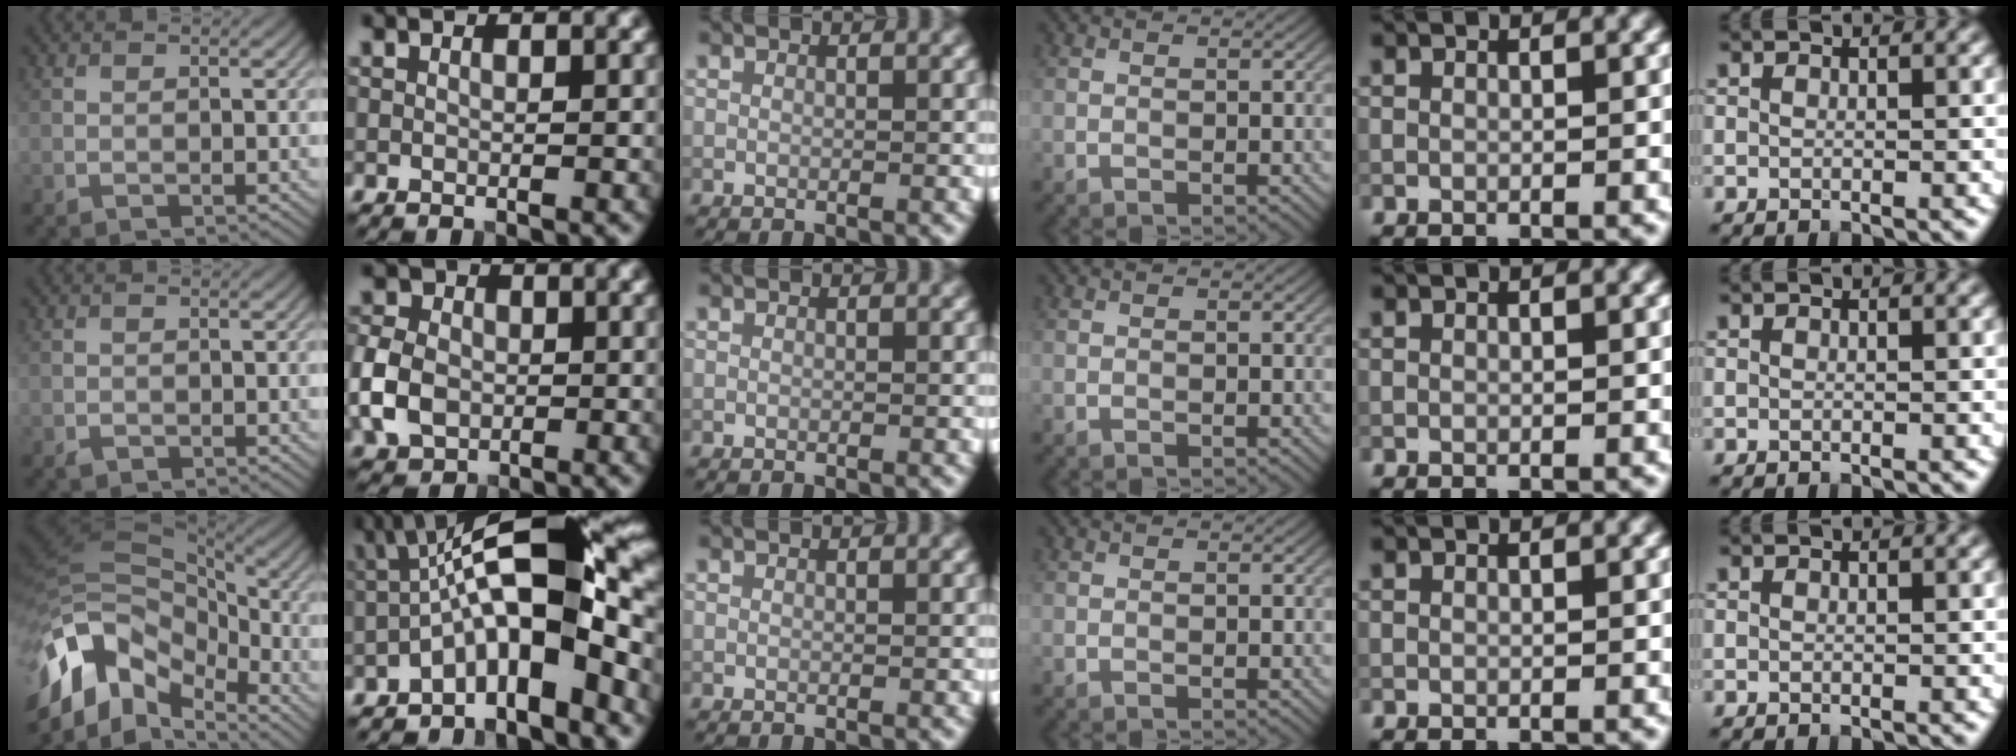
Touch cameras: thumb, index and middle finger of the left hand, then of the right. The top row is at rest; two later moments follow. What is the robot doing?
{"motion": "lift_and_place", "object": "coin"}